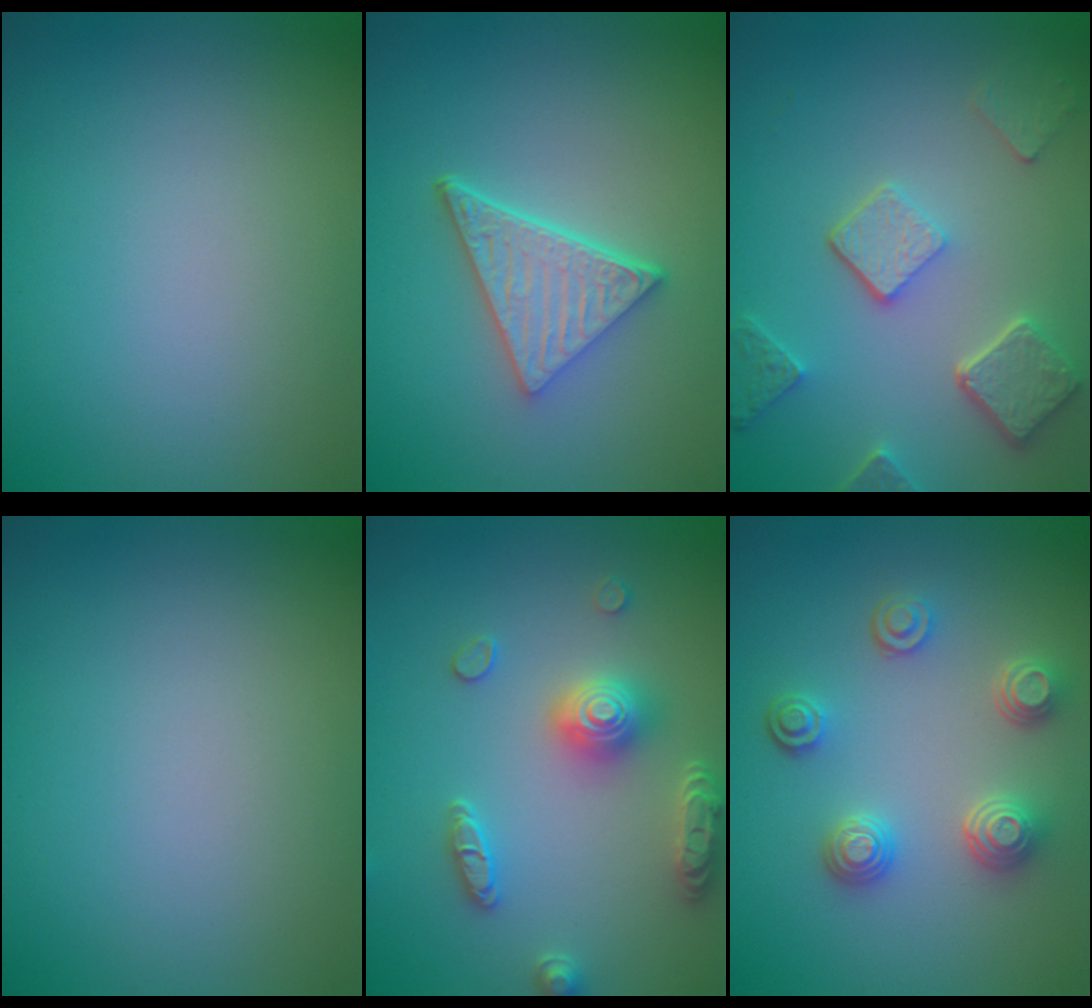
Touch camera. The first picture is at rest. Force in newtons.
{"total": 5.3, "press": 3.9, "slide": 3.6}
{"total": 5.1, "press": 3.9, "slide": 3.2}
{"total": 0.0}
{"total": 4.1, "press": 4.0, "slide": 0.8}
{"total": 3.7, "press": 3.2, "slide": 1.8}